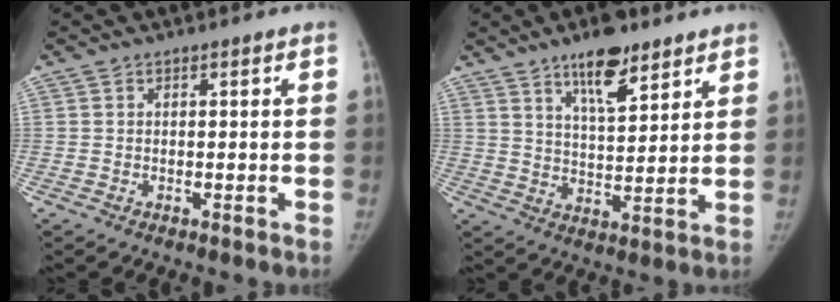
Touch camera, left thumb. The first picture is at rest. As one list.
[{"total": 10.0, "force": [6.7, 3.4, 6.7], "torque": [-0.087, -0.042, 0.112]}]